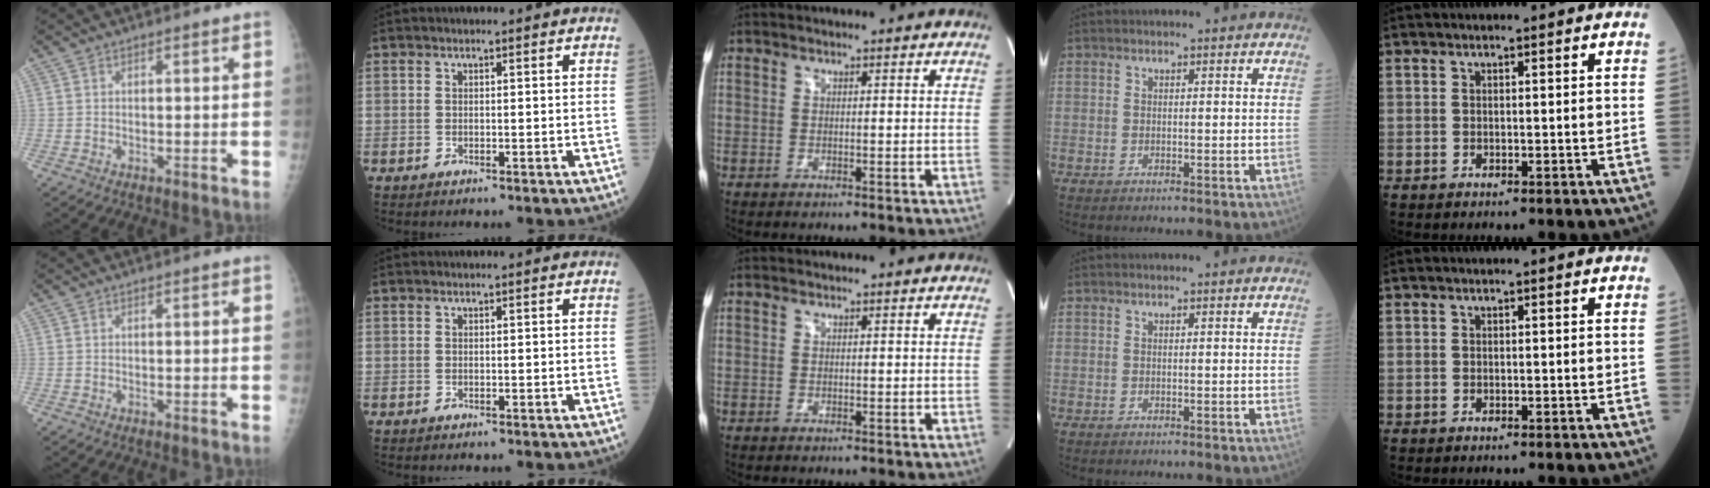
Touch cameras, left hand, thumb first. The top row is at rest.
{}